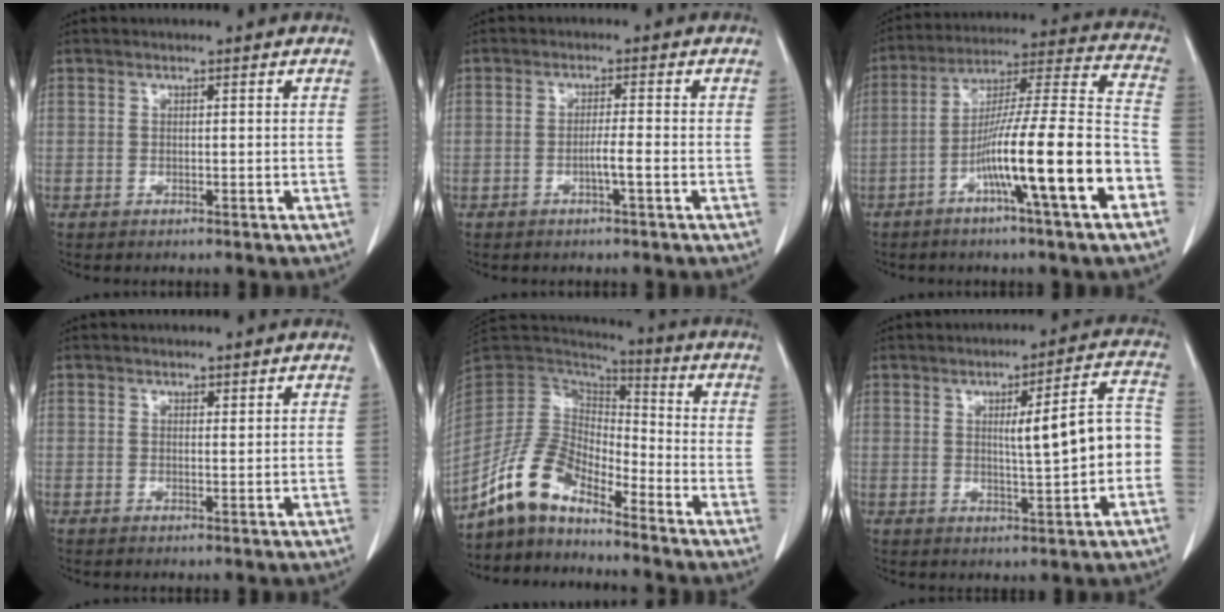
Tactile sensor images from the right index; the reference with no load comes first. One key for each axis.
{"total": 2.4, "fx": -0.9, "fy": -0.2, "fz": 2.2, "tx": -0.038, "ty": 0.000, "tz": -0.017}
{"total": 18.6, "fx": -7.5, "fy": 0.0, "fz": 17.0, "tx": -0.262, "ty": 0.004, "tz": -0.126}
{"total": 0.6, "fx": 0.6, "fy": 0.2, "fz": 0.2, "tx": -0.001, "ty": -0.005, "tz": 0.008}
{"total": 10.2, "fx": -8.2, "fy": 3.8, "fz": 4.8, "tx": -0.107, "ty": 0.027, "tz": -0.162}
{"total": 9.3, "fx": -0.3, "fy": 1.3, "fz": 9.2, "tx": -0.120, "ty": 0.026, "tz": 0.000}